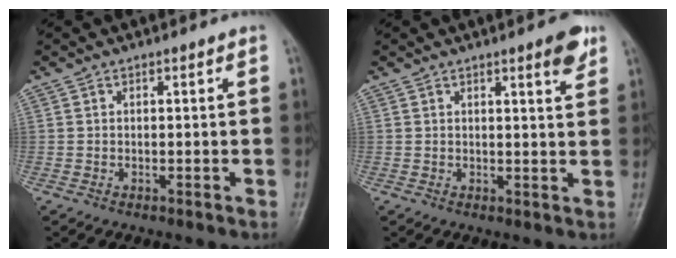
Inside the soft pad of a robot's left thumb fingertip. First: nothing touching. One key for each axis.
{"total": 4.0, "fx": 2.5, "fy": 0.9, "fz": 3.1, "tx": -0.034, "ty": -0.012, "tz": 0.028}